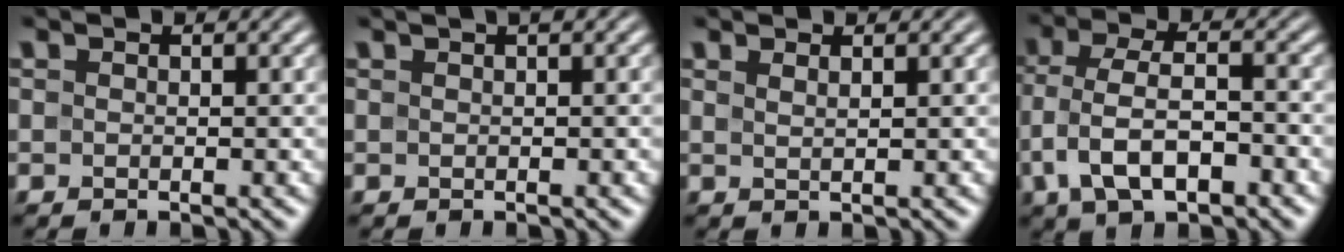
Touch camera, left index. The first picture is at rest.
{"total": 1.1, "force": [0.4, 0.1, 1.0], "torque": [-0.013, 0.006, 0.006]}
{"total": 1.0, "force": [0.8, 0.2, 0.6], "torque": [-0.007, 0.002, 0.009]}
{"total": 6.2, "force": [-2.4, 3.2, 4.8], "torque": [-0.096, 0.005, -0.050]}